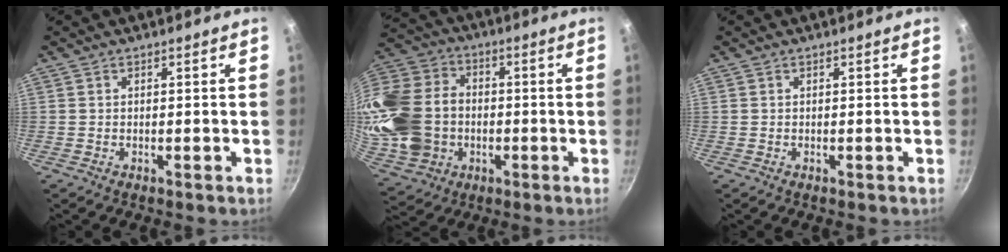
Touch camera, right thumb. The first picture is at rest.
{"total": 22.6, "force": [-1.7, 18.1, 13.5], "torque": [-0.276, 0.030, -0.020]}
{"total": 0.0}